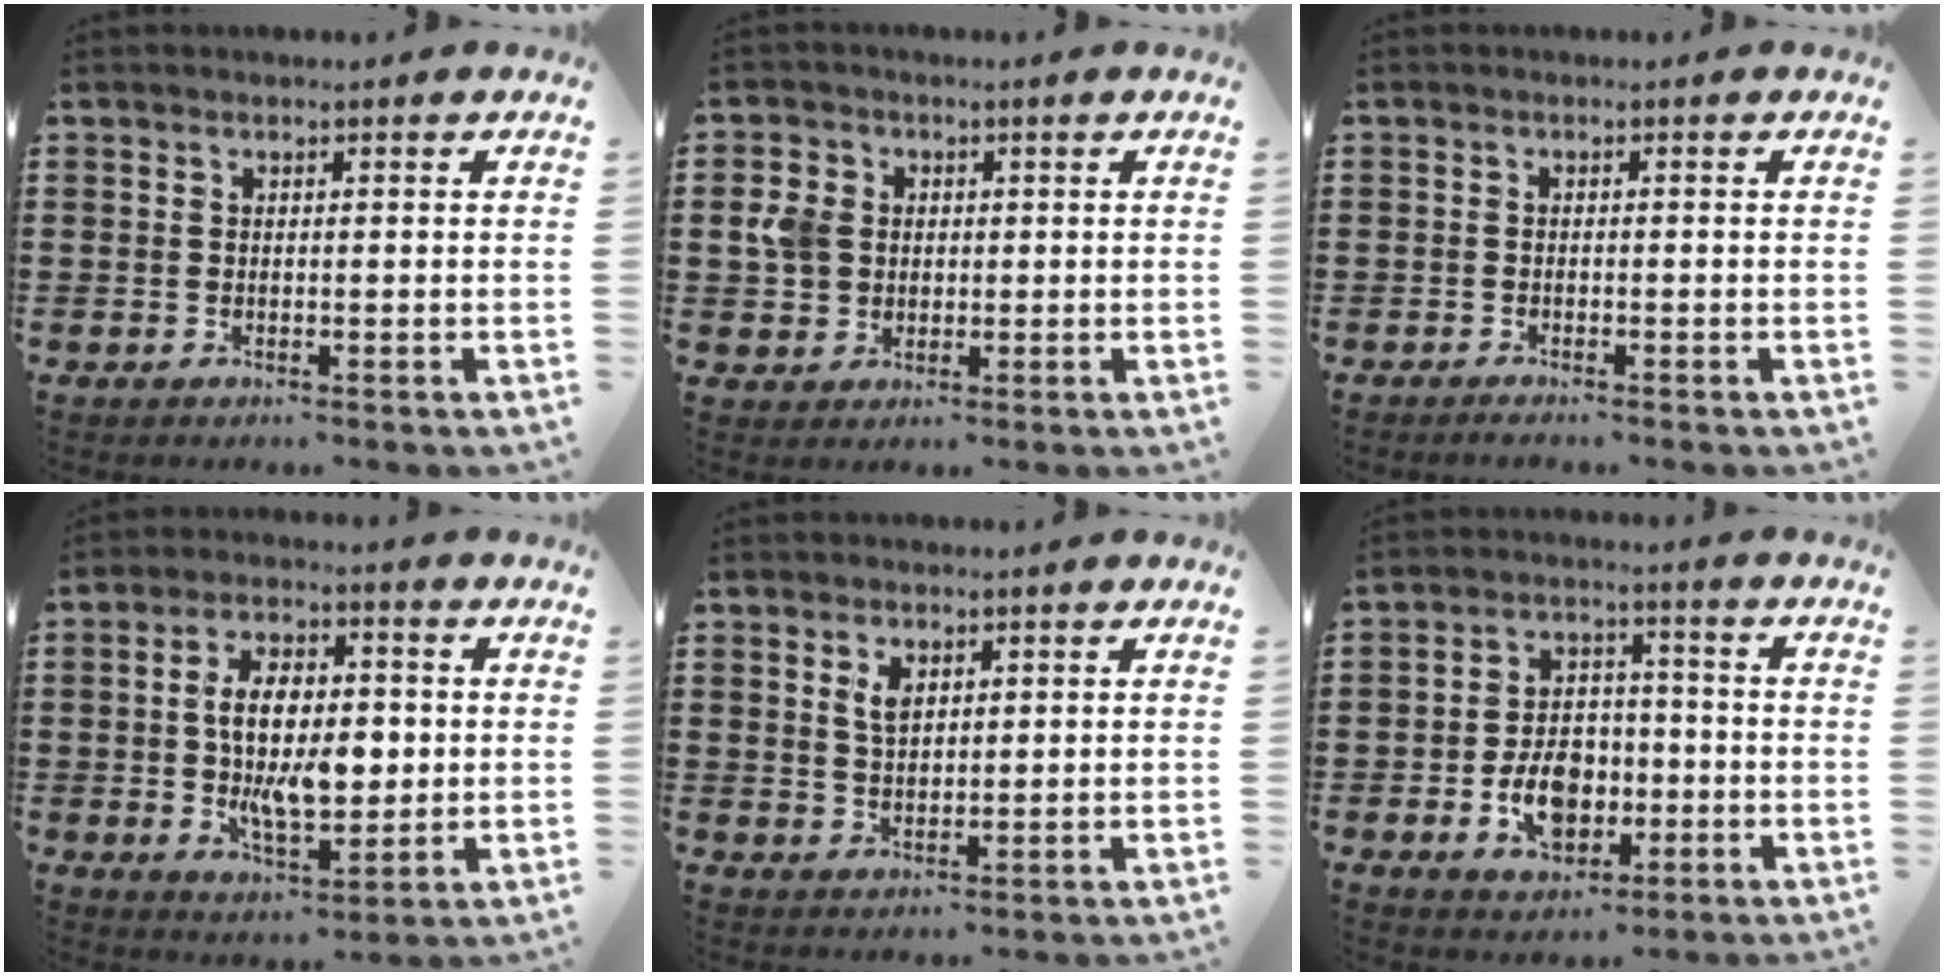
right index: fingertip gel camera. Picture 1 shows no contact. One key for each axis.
{"total": 5.1, "fx": 0.5, "fy": 4.4, "fz": 2.5, "tx": -0.076, "ty": 0.010, "tz": 0.004}
{"total": 0.8, "fx": -0.8, "fy": -0.1, "fz": 0.2, "tx": -0.006, "ty": -0.005, "tz": -0.014}
{"total": 10.3, "fx": 0.2, "fy": 5.3, "fz": 8.9, "tx": -0.157, "ty": 0.001, "tz": -0.004}
{"total": 2.8, "fx": 1.4, "fy": 1.6, "fz": 1.9, "tx": -0.044, "ty": 0.004, "tz": 0.025}
{"total": 8.1, "fx": -2.3, "fy": 5.7, "fz": 5.3, "tx": -0.099, "ty": 0.002, "tz": -0.044}